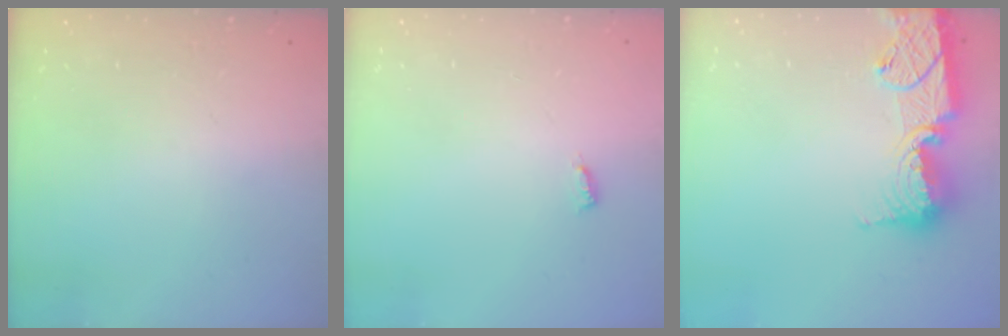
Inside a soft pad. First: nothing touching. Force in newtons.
{"total": 3.1, "press": 3.1, "slide": 0.2}
{"total": 16.0, "press": 15.9, "slide": 1.4}